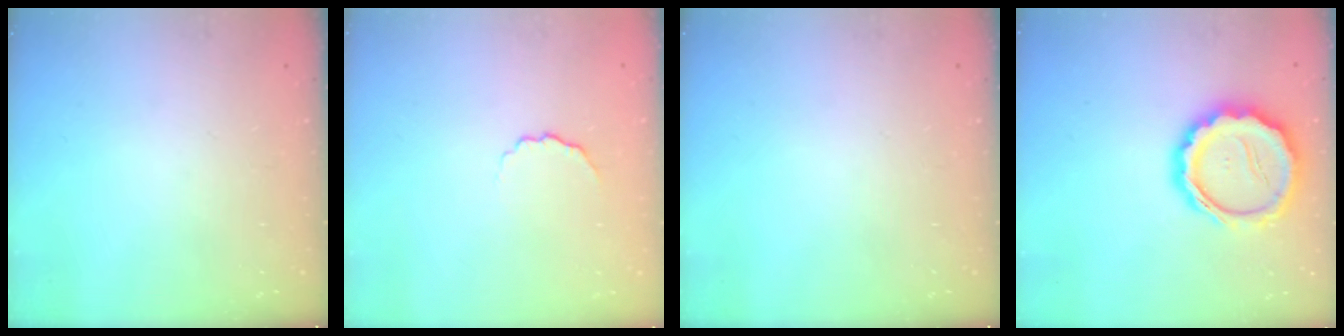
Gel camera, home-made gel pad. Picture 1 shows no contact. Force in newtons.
{"total": 3.9, "press": 3.8, "slide": 0.8}
{"total": 0.0}
{"total": 16.7, "press": 16.4, "slide": 3.1}